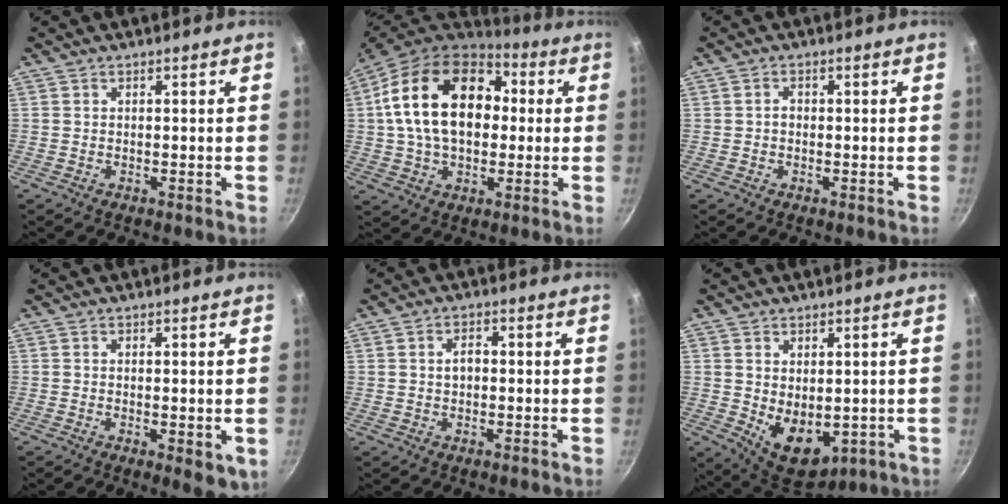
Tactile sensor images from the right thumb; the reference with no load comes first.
{"total": 21.5, "force": [3.1, 14.3, 15.8], "torque": [-0.248, 0.027, 0.041]}
{"total": 1.2, "force": [-0.1, 0.9, 0.7], "torque": [-0.011, 0.006, -0.004]}
{"total": 4.4, "force": [-0.7, 1.6, 4.1], "torque": [-0.054, -0.014, -0.007]}
{"total": 2.8, "force": [0.1, 1.9, 2.1], "torque": [-0.025, 0.010, 0.000]}
{"total": 9.7, "force": [-0.4, 6.4, 7.2], "torque": [-0.084, -0.021, 0.017]}